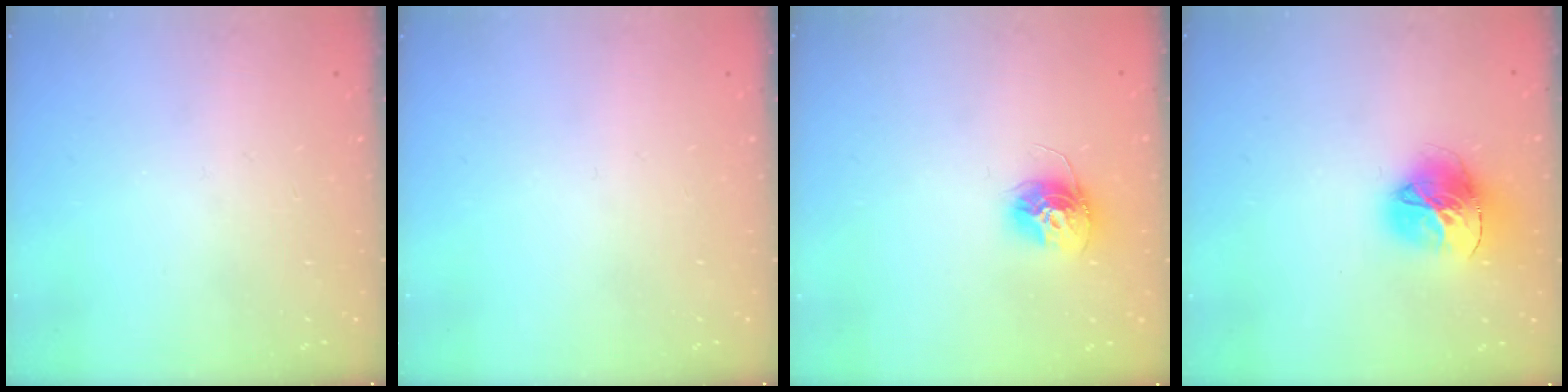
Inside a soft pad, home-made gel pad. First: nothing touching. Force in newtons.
{"total": 0.0}
{"total": 12.1, "press": 12.1, "slide": 1.1}
{"total": 16.0, "press": 15.9, "slide": 1.7}